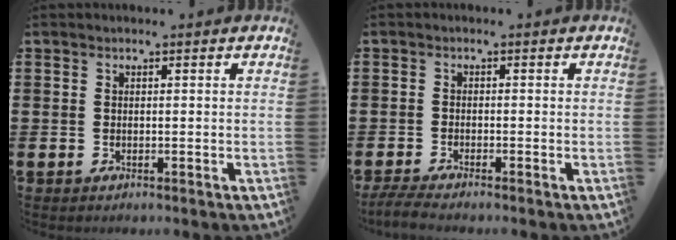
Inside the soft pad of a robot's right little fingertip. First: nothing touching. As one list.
[{"total": 1.7, "force": [-1.4, 0.0, 0.9], "torque": [-0.015, 0.001, -0.027]}]